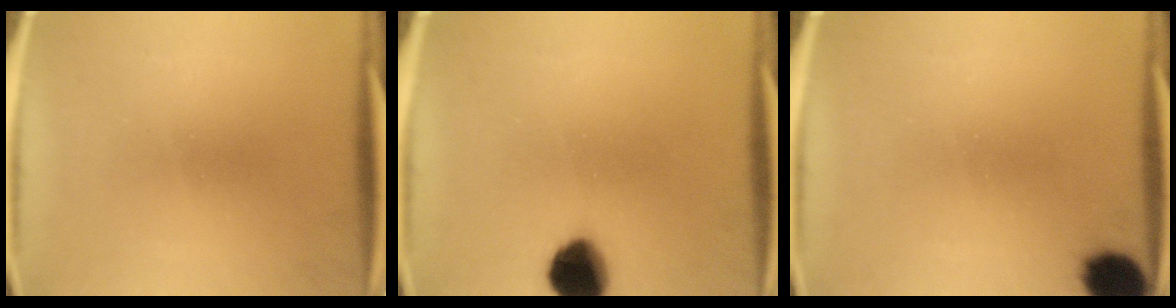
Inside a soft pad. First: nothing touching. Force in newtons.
{"total": 10.5}
{"total": 8.9}